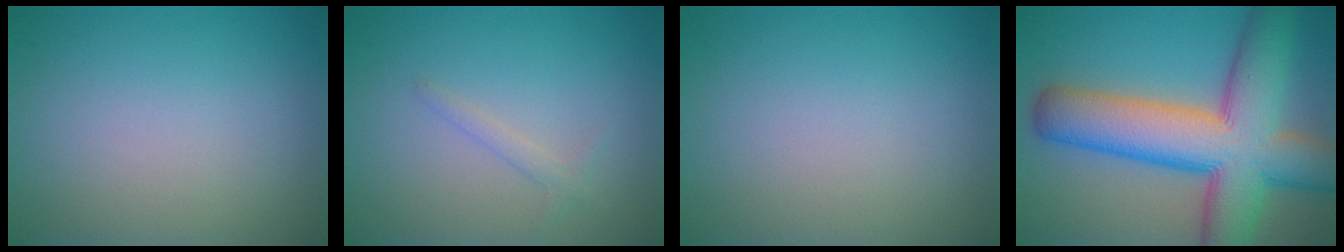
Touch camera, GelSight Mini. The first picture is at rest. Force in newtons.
{"total": 1.0, "press": 1.0, "slide": 0.0}
{"total": 0.0}
{"total": 13.6, "press": 13.5, "slide": 0.6}